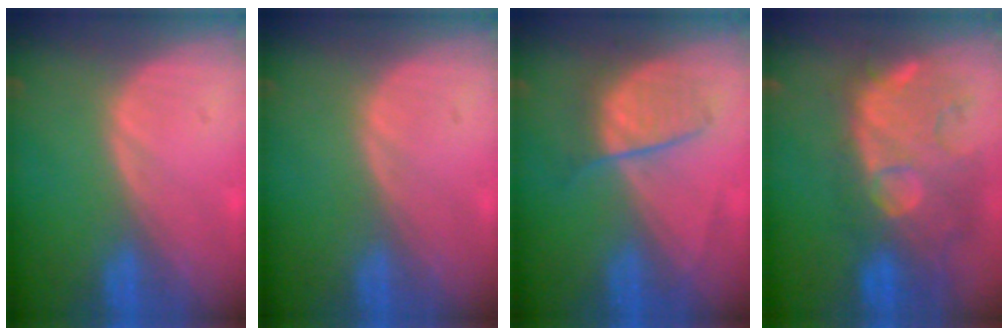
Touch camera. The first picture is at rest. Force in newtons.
{"total": 0.0}
{"total": 4.9, "press": 4.9, "slide": 0.5}
{"total": 12.6, "press": 11.3, "slide": 5.7}